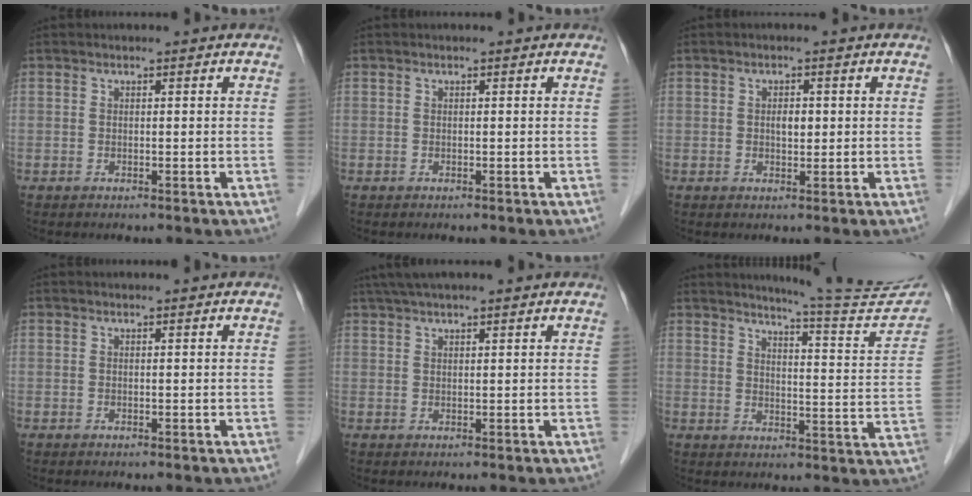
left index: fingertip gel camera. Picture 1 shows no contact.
{"total": 0.0}
{"total": 1.9, "force": [0.3, 1.0, 1.6], "torque": [-0.027, 0.001, 0.003]}
{"total": 0.7, "force": [0.7, 0.0, 0.1], "torque": [-0.006, 0.005, 0.009]}
{"total": 8.5, "force": [7.2, 0.7, 4.6], "torque": [-0.077, 0.047, 0.105]}
{"total": 15.6, "force": [14.8, -0.5, 5.0], "torque": [-0.069, -0.072, 0.175]}